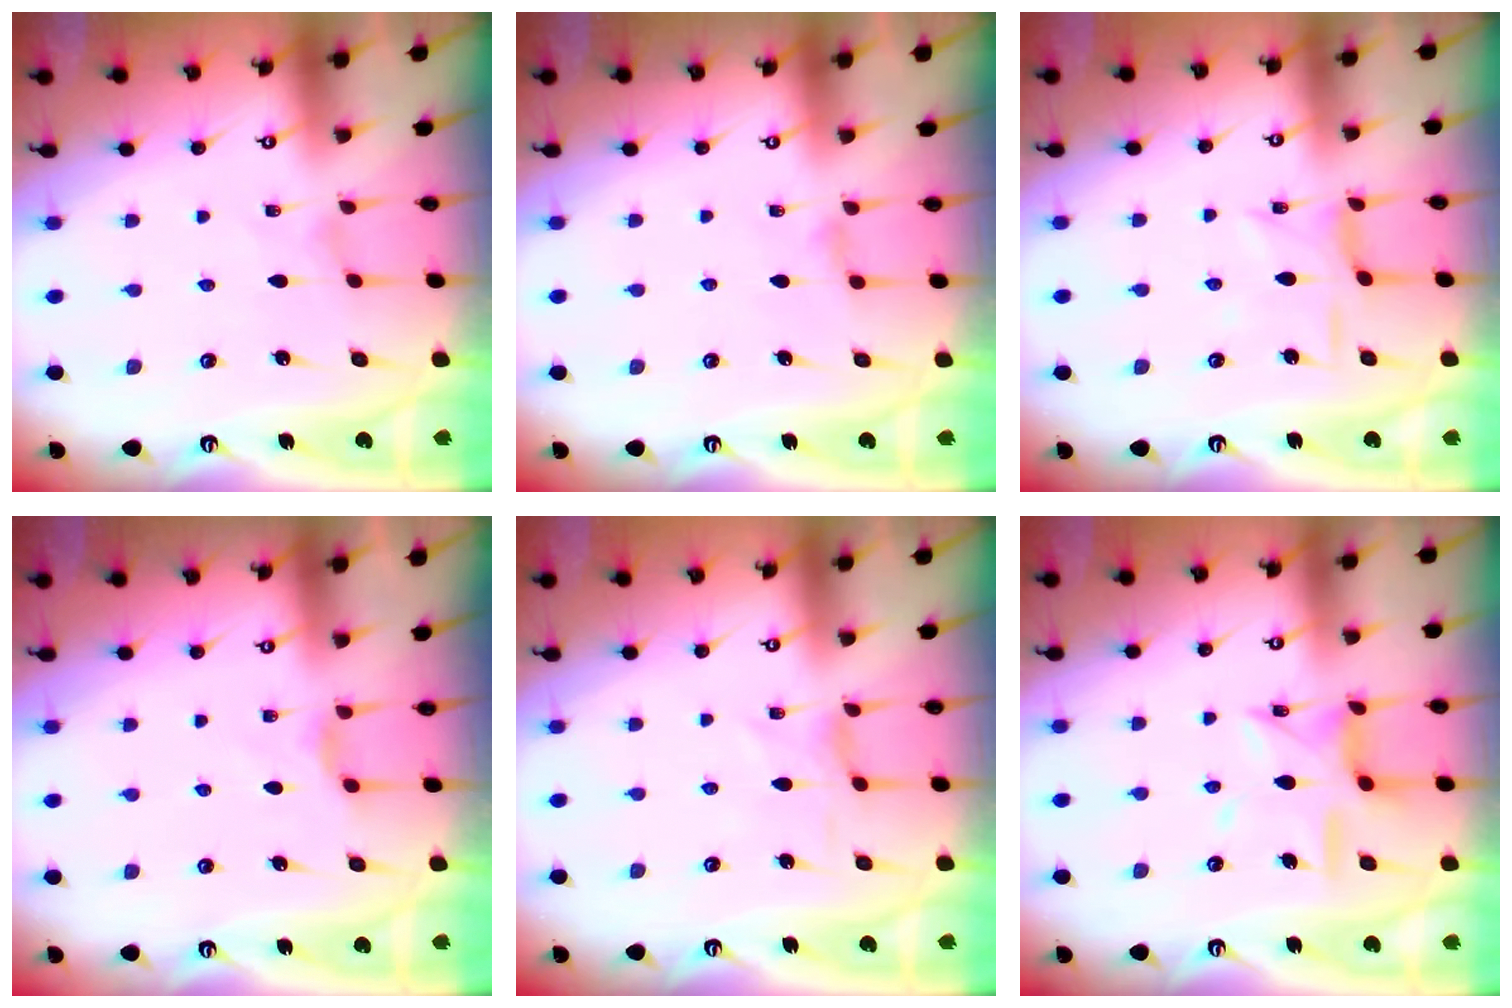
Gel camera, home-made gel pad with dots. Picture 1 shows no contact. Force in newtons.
{"total": 2.1, "press": 2.1, "slide": 0.5}
{"total": 4.2, "press": 4.2, "slide": 0.2}
{"total": 2.4, "press": 2.3, "slide": 0.3}
{"total": 0.8, "press": 0.8, "slide": 0.2}
{"total": 12.0, "press": 12.0, "slide": 0.8}